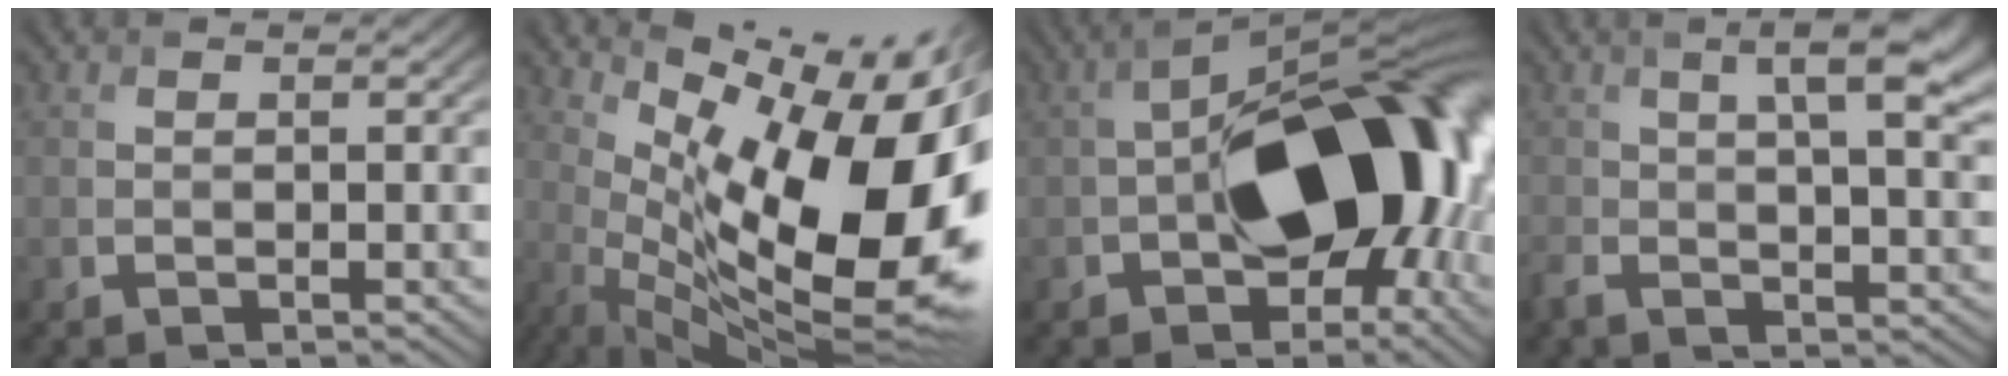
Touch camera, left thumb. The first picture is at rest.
{"total": 18.8, "force": [3.2, 7.1, 17.1], "torque": [-0.264, -0.016, 0.073]}
{"total": 15.7, "force": [-2.0, 9.2, 12.6], "torque": [-0.186, -0.014, -0.034]}
{"total": 9.1, "force": [1.7, 3.5, 8.2], "torque": [-0.150, -0.005, 0.029]}